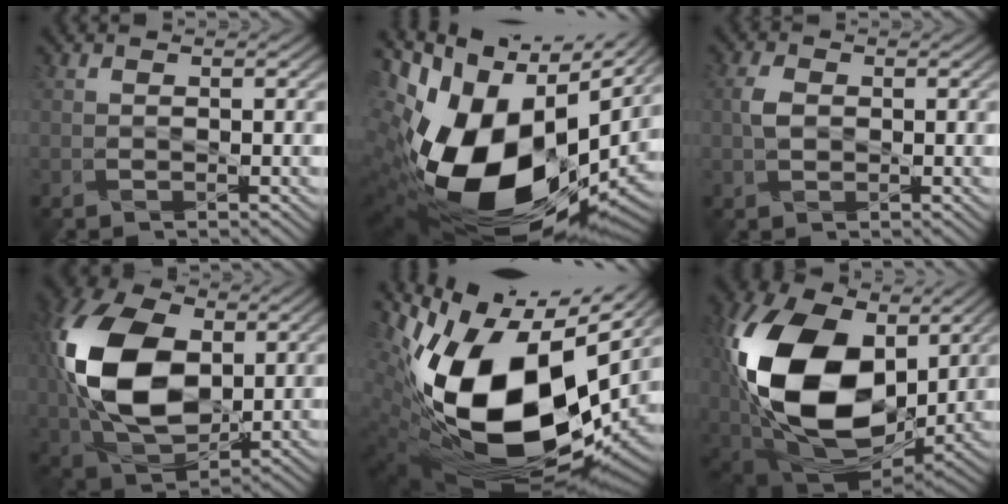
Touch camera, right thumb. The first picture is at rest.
{"total": 21.1, "force": [0.0, 13.0, 16.6], "torque": [-0.352, -0.062, 0.024]}
{"total": 2.4, "force": [0.2, 1.6, 1.7], "torque": [-0.043, 0.003, 0.002]}
{"total": 17.3, "force": [2.1, 11.3, 12.9], "torque": [-0.319, 0.018, 0.036]}
{"total": 20.7, "force": [1.1, 12.4, 16.5], "torque": [-0.353, -0.050, 0.040]}
{"total": 21.7, "force": [3.3, 14.5, 15.8], "torque": [-0.386, -0.028, 0.070]}